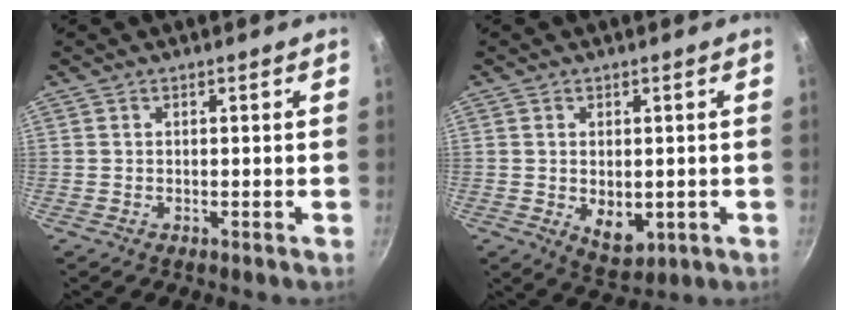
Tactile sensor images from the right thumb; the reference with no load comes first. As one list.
[{"total": 6.6, "force": [-0.8, 4.1, 5.1], "torque": [-0.069, -0.010, 0.002]}]